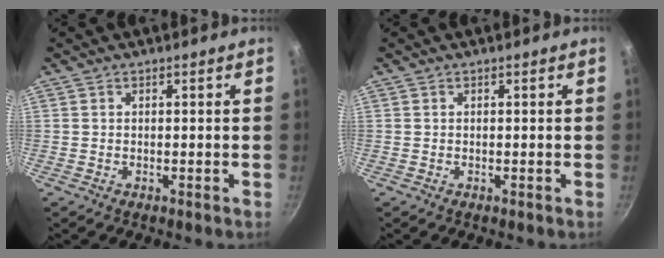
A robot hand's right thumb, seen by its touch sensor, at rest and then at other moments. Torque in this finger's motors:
{"motor_torque": [-0.17, 0.17, 0.03, -0.03, 0.00]}